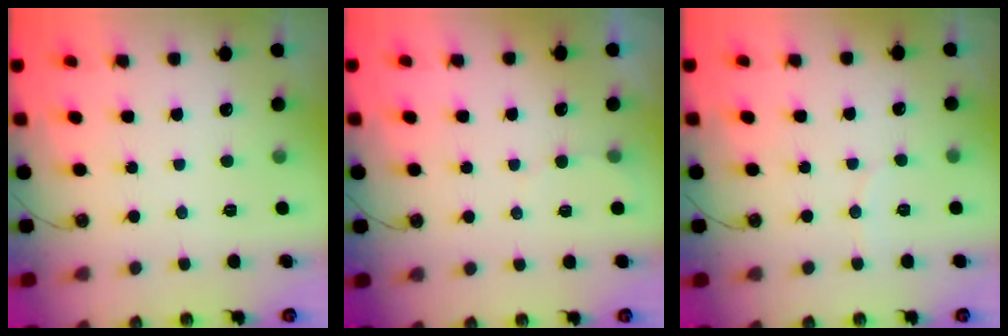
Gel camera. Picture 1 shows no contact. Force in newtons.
{"total": 1.7, "press": 1.7, "slide": 0.2}
{"total": 2.3, "press": 2.3, "slide": 0.3}